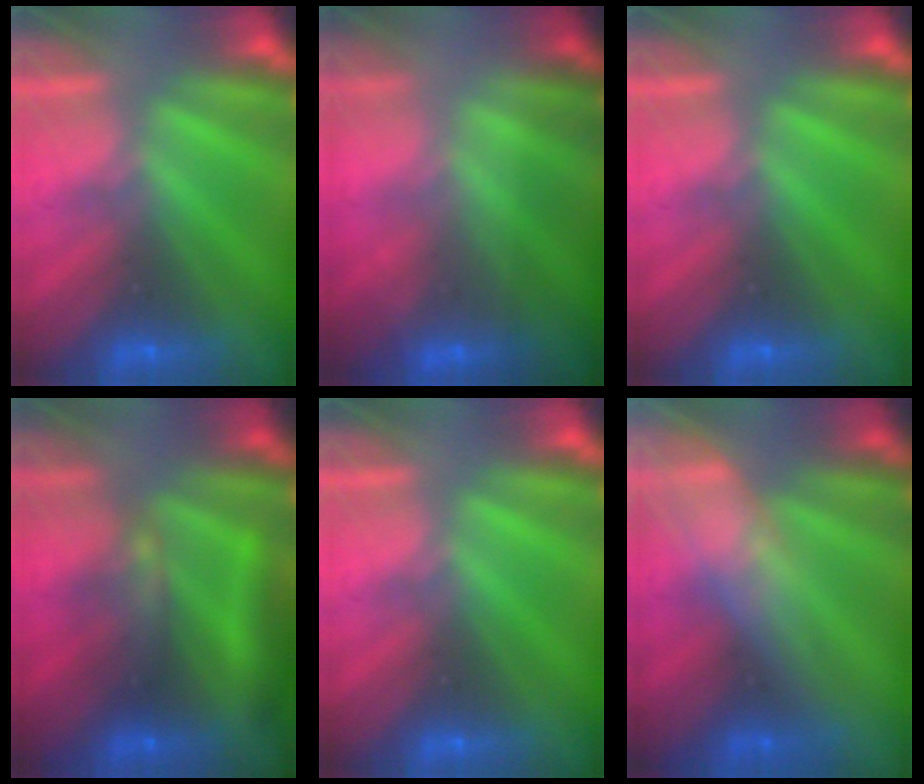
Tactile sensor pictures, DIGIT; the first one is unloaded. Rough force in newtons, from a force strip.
{"total": 1.6}
{"total": 0.0}
{"total": 8.6}
{"total": 0.0}
{"total": 2.9}